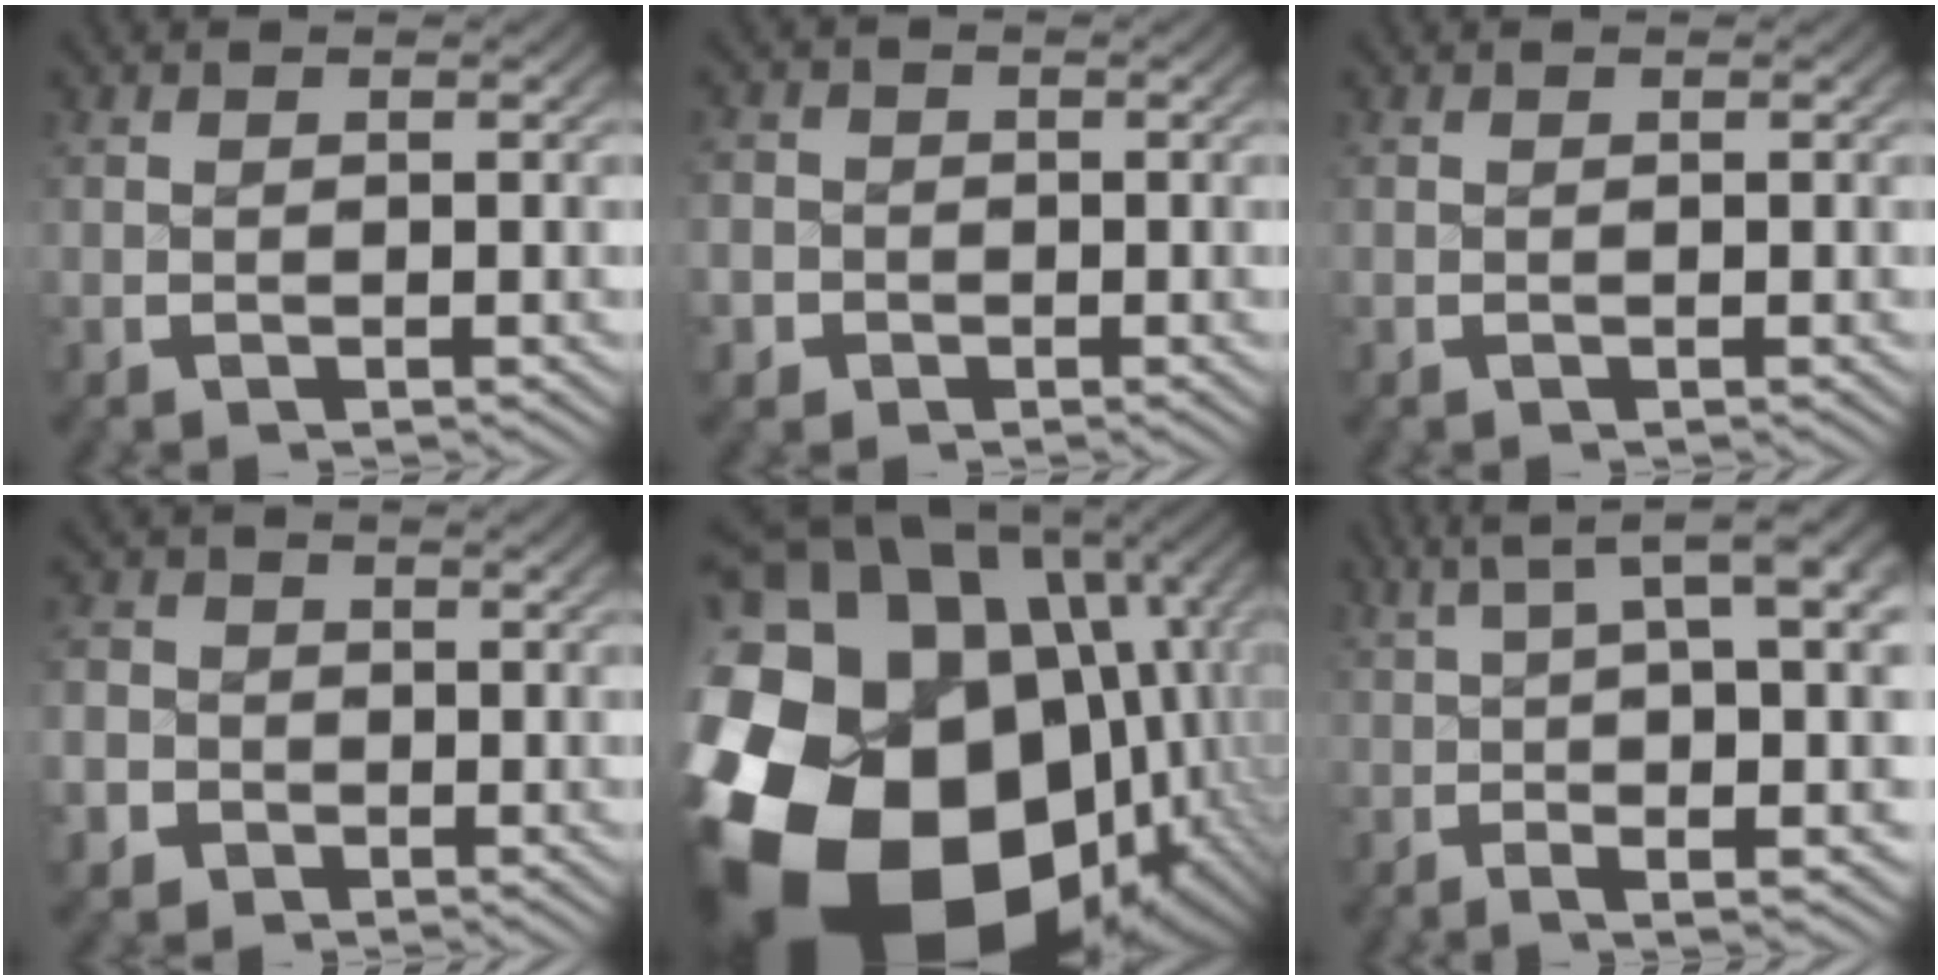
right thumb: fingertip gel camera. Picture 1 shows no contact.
{"total": 3.7, "force": [-1.3, 3.4, 0.5], "torque": [-0.014, -0.013, -0.024]}
{"total": 0.0}
{"total": 5.5, "force": [-1.8, 5.1, 1.1], "torque": [-0.030, -0.017, -0.035]}
{"total": 34.3, "force": [-6.0, 24.7, 23.0], "torque": [-0.444, -0.078, -0.077]}
{"total": 10.3, "force": [3.2, 3.5, 9.2], "torque": [-0.098, 0.041, 0.025]}